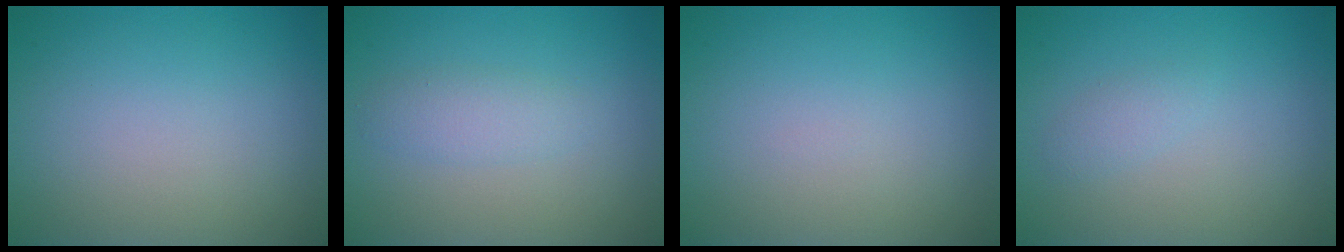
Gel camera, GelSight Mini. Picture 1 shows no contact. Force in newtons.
{"total": 1.8, "press": 1.8, "slide": 0.1}
{"total": 0.0}
{"total": 1.1, "press": 1.1, "slide": 0.0}